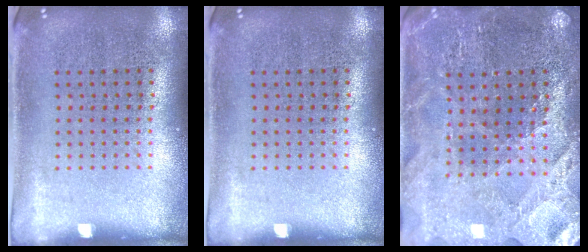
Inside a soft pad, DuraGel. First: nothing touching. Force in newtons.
{"total": 0.0}
{"total": 2.7, "press": 2.7, "slide": 0.4}